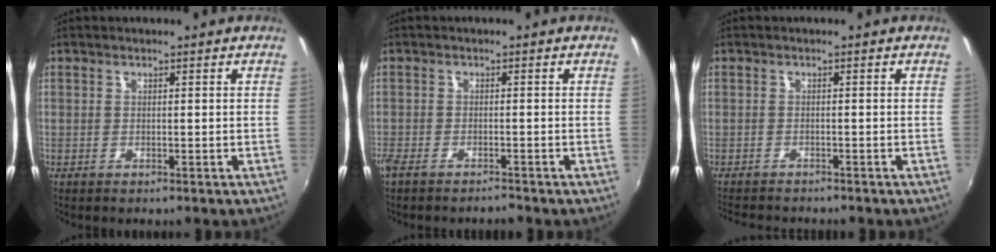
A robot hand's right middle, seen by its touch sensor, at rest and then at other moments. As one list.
[{"total": 3.1, "force": [-2.8, 0.6, 1.2], "torque": [-0.039, -0.011, -0.057]}, {"total": 4.7, "force": [-4.4, 0.6, 1.4], "torque": [-0.039, -0.019, -0.073]}]